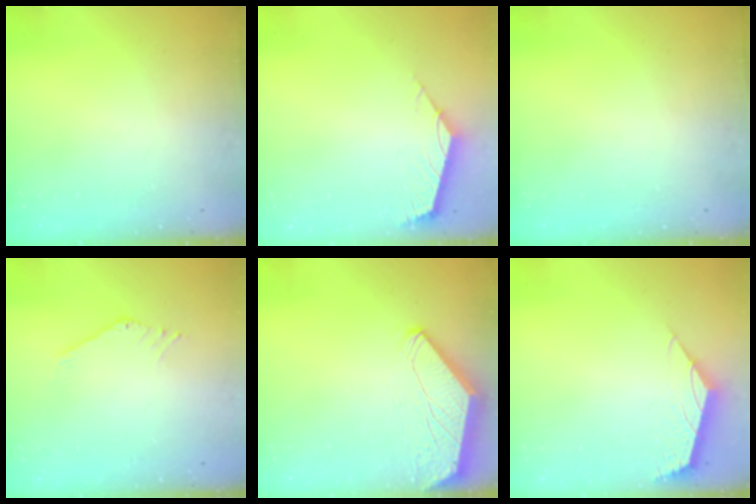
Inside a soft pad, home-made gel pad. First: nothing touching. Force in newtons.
{"total": 2.5, "press": 2.4, "slide": 0.7}
{"total": 0.0}
{"total": 1.9, "press": 1.9, "slide": 0.1}
{"total": 0.0}
{"total": 2.3, "press": 2.2, "slide": 0.6}